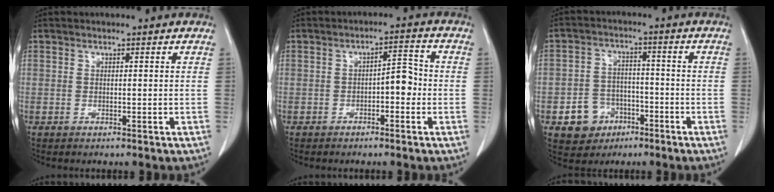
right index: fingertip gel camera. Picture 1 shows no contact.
{"total": 4.0, "force": [-1.1, 1.6, 3.5], "torque": [-0.049, 0.017, -0.016]}
{"total": 7.2, "force": [-3.3, 6.1, 2.0], "torque": [-0.039, 0.015, -0.044]}